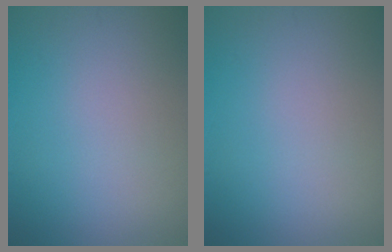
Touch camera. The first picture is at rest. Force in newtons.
{"total": 0.0}